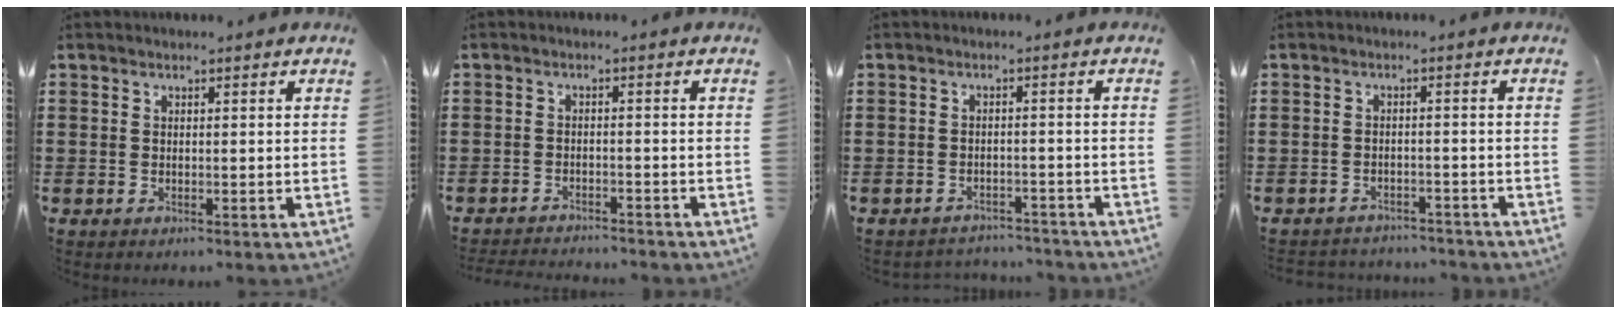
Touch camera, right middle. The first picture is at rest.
{"total": 2.2, "force": [-2.2, 0.0, 0.0], "torque": [-0.004, -0.001, -0.047]}
{"total": 2.3, "force": [-2.3, 0.2, -0.1], "torque": [-0.006, 0.000, -0.050]}
{"total": 2.3, "force": [-2.2, 0.2, -0.1], "torque": [-0.005, -0.001, -0.049]}